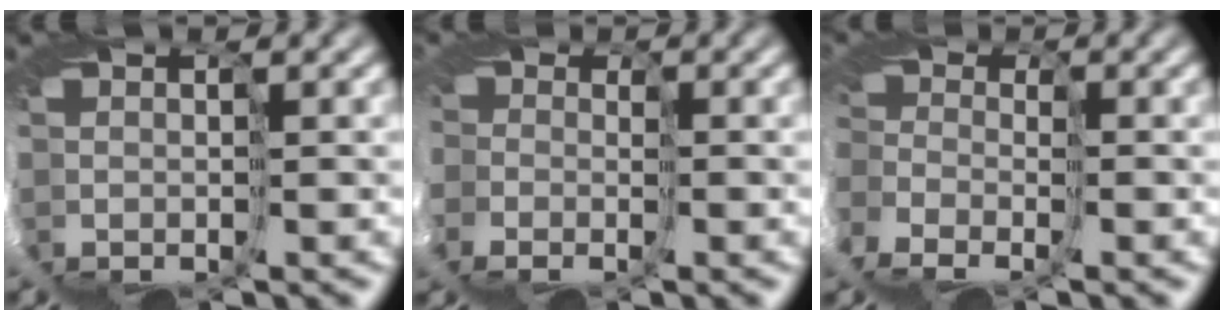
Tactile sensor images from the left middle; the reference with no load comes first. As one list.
[{"total": 11.0, "force": [-4.6, 8.7, 4.9], "torque": [-0.115, -0.020, -0.092]}, {"total": 5.8, "force": [-3.8, 3.8, 2.3], "torque": [-0.053, -0.026, -0.056]}]